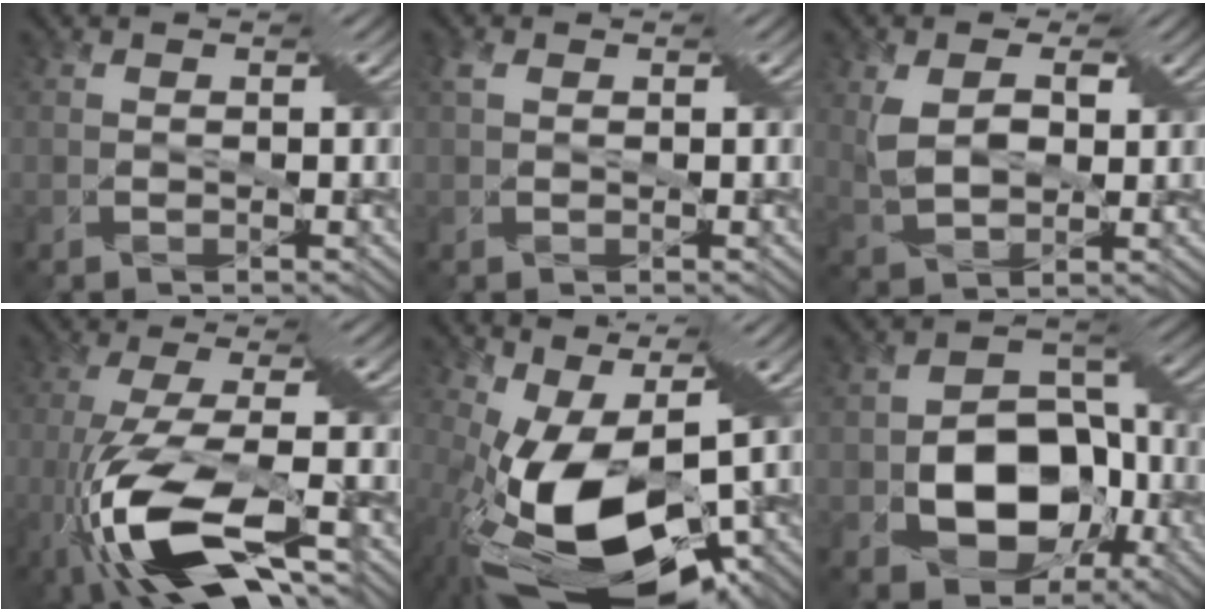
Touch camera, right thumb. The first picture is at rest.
{"total": 2.3, "force": [0.8, 1.3, 1.7], "torque": [-0.047, 0.000, 0.013]}
{"total": 5.3, "force": [1.7, 3.2, 3.9], "torque": [-0.098, -0.005, 0.035]}
{"total": 13.1, "force": [-6.3, 3.2, 11.0], "torque": [-0.256, -0.014, -0.124]}
{"total": 15.7, "force": [-3.3, 7.1, 13.6], "torque": [-0.280, -0.016, -0.056]}
{"total": 11.7, "force": [-3.3, 7.9, 8.0], "torque": [-0.136, -0.018, -0.063]}